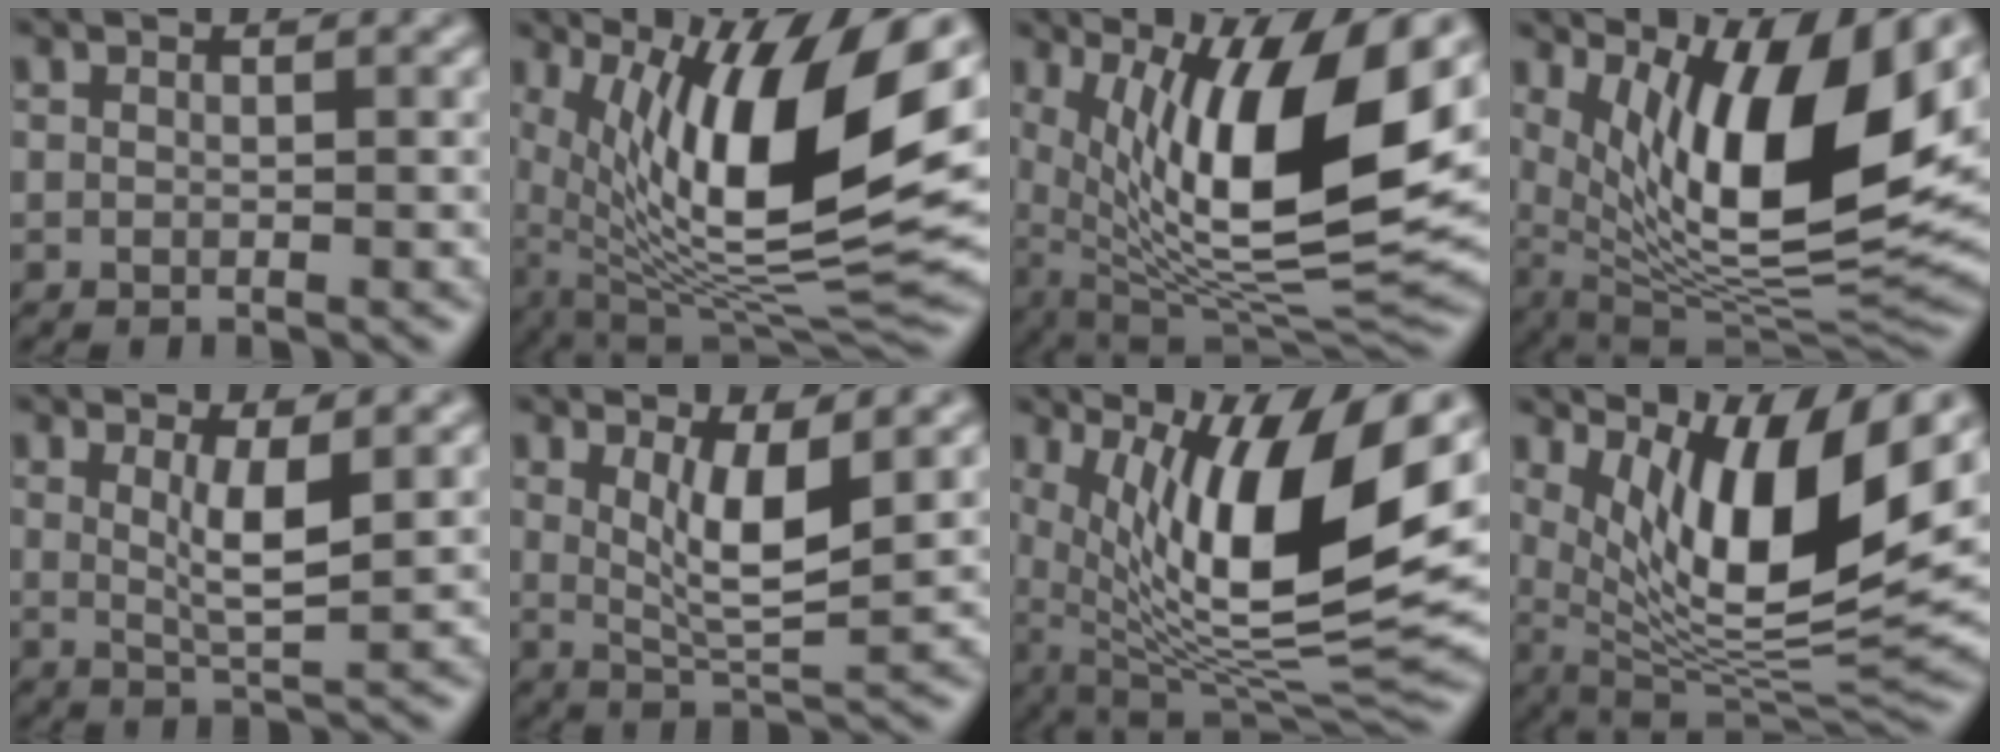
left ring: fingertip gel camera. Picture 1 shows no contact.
{"total": 14.2, "force": [3.8, 4.4, 12.9], "torque": [-0.215, -0.006, 0.068]}
{"total": 13.3, "force": [3.5, 4.3, 12.1], "torque": [-0.201, -0.013, 0.066]}
{"total": 13.2, "force": [4.7, 4.2, 11.6], "torque": [-0.191, -0.012, 0.087]}
{"total": 3.3, "force": [0.9, 0.7, 3.1], "torque": [-0.056, -0.011, 0.019]}
{"total": 4.7, "force": [1.5, 1.3, 4.3], "torque": [-0.078, -0.014, 0.033]}
{"total": 13.2, "force": [3.5, 4.1, 12.1], "torque": [-0.202, -0.011, 0.066]}
{"total": 11.4, "force": [4.6, 3.2, 10.0], "torque": [-0.165, -0.013, 0.091]}